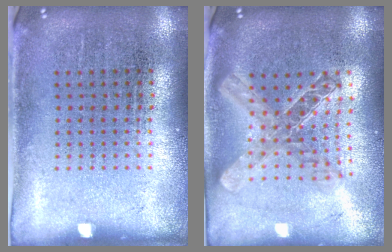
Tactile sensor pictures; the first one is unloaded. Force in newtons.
{"total": 2.0, "press": 1.7, "slide": 1.0}